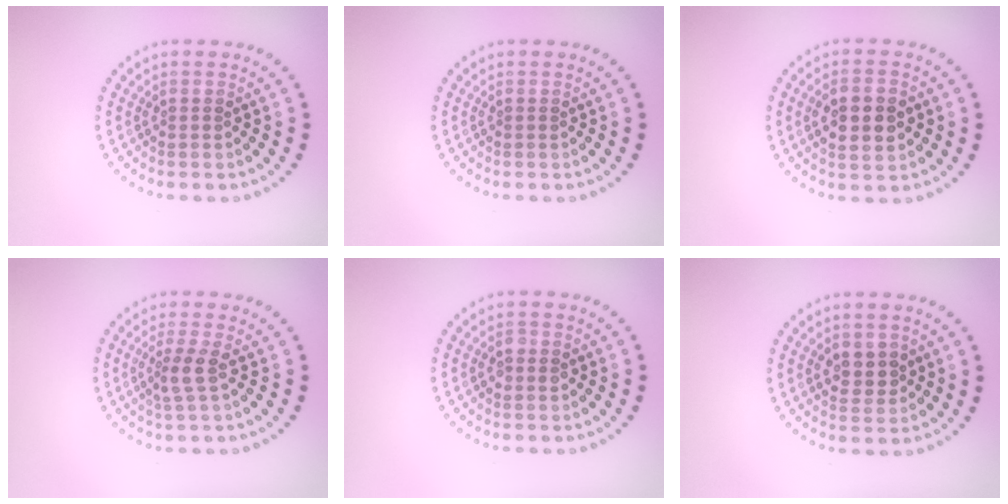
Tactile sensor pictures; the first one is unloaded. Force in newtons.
{"total": 0.0}
{"total": 4.6, "press": 4.6, "slide": 0.1}
{"total": 2.0, "press": 1.6, "slide": 1.2}
{"total": 1.0, "press": 1.0, "slide": 0.1}
{"total": 2.3, "press": 2.2, "slide": 0.6}